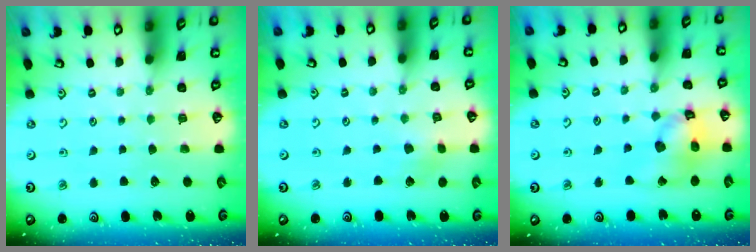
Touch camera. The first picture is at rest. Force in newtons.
{"total": 2.9, "press": 2.9, "slide": 0.3}
{"total": 13.5, "press": 13.4, "slide": 1.8}